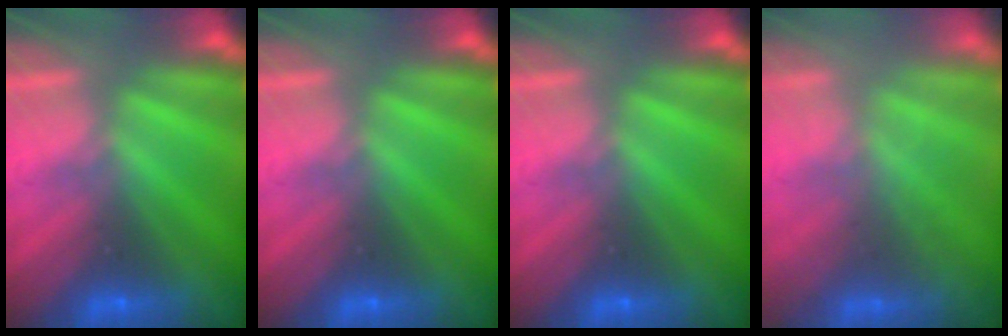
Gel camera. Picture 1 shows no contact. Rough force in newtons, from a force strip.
{"total": 0.0}
{"total": 0.0}
{"total": 1.7}